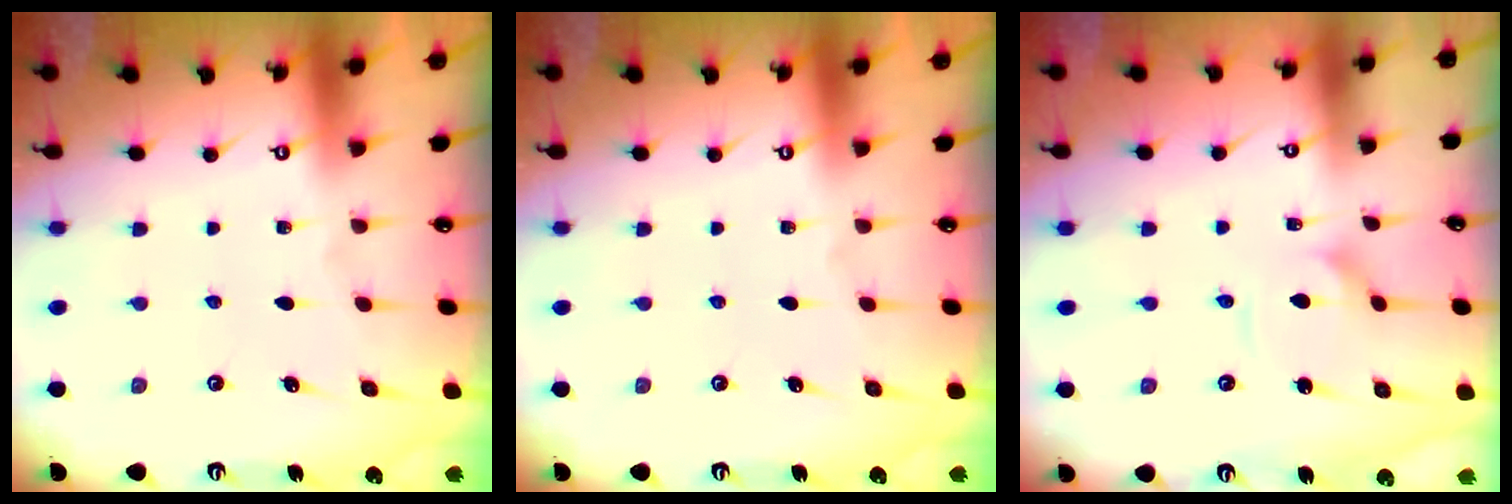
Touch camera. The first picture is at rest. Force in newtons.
{"total": 0.0}
{"total": 2.0, "press": 2.0, "slide": 0.3}